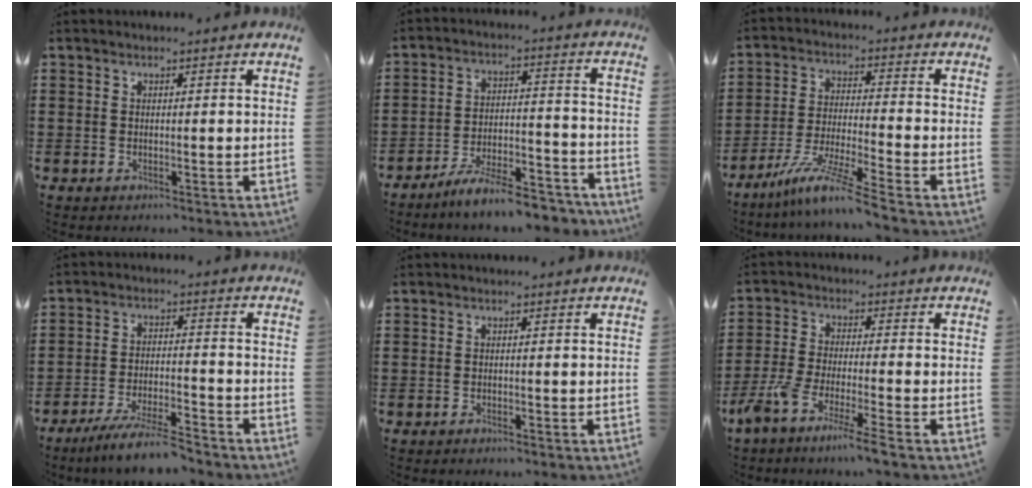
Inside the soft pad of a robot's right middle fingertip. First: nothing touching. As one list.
[{"total": 8.9, "force": [-8.0, 0.6, 3.9], "torque": [-0.062, 0.014, -0.149]}, {"total": 8.7, "force": [-6.9, -0.6, 5.3], "torque": [-0.110, -0.018, -0.137]}, {"total": 6.6, "force": [-5.9, 0.0, 3.0], "torque": [-0.066, -0.013, -0.111]}, {"total": 0.7, "force": [-0.7, -0.1, 0.1], "torque": [-0.006, -0.002, -0.014]}, {"total": 6.9, "force": [-5.8, -0.5, 3.7], "torque": [-0.091, -0.021, -0.117]}]